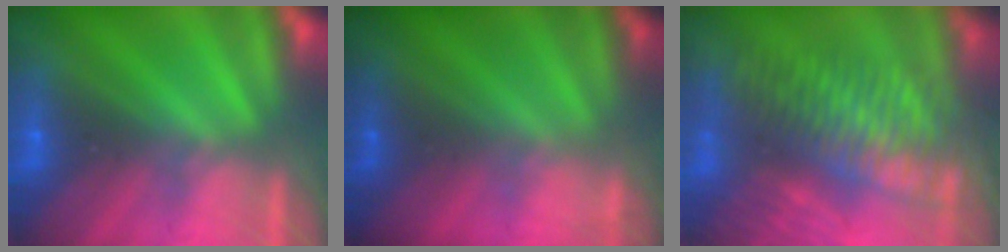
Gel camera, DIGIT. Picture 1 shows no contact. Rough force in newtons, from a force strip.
{"total": 1.9}
{"total": 7.4}